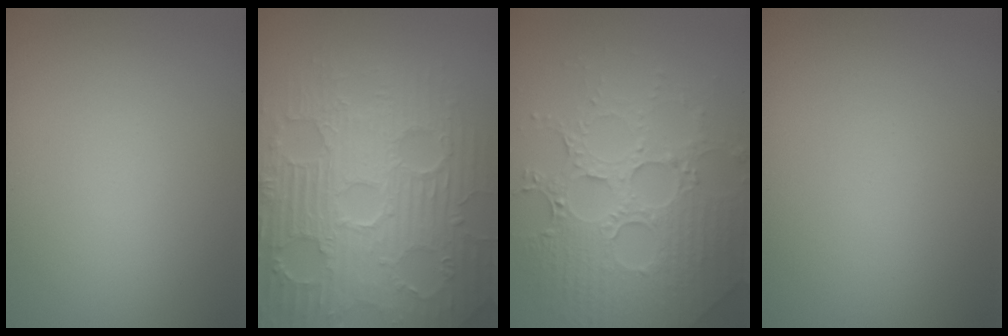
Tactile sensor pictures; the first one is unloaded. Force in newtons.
{"total": 9.3, "press": 6.8, "slide": 6.3}
{"total": 6.7, "press": 5.2, "slide": 4.2}
{"total": 0.0}